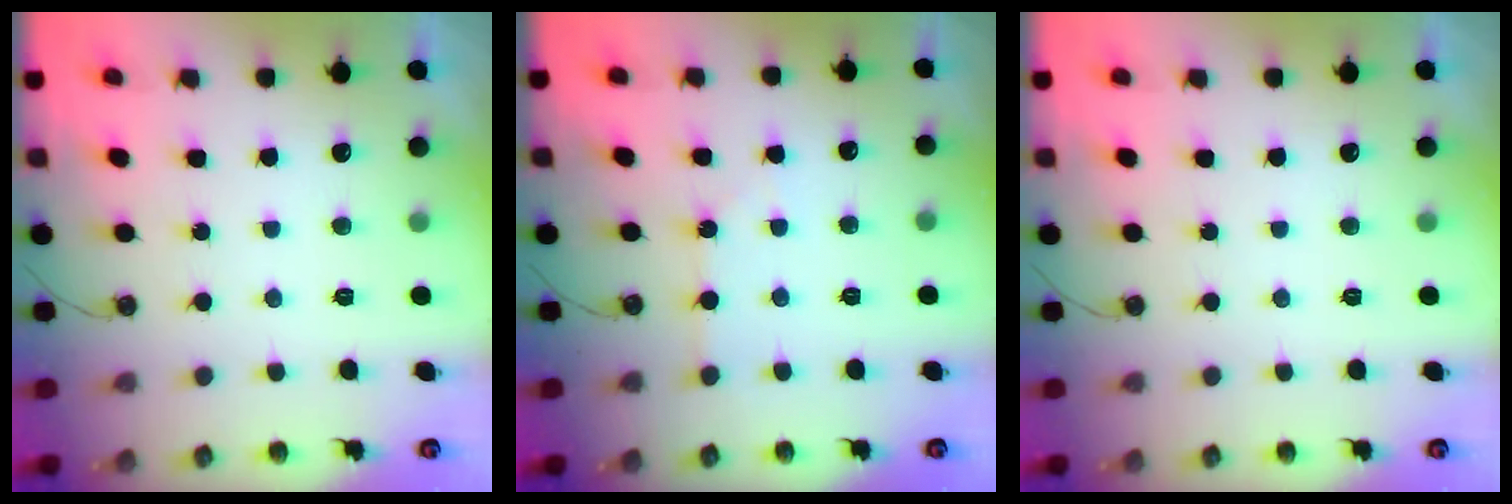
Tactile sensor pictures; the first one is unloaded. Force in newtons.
{"total": 2.9, "press": 2.9, "slide": 0.5}
{"total": 0.0}